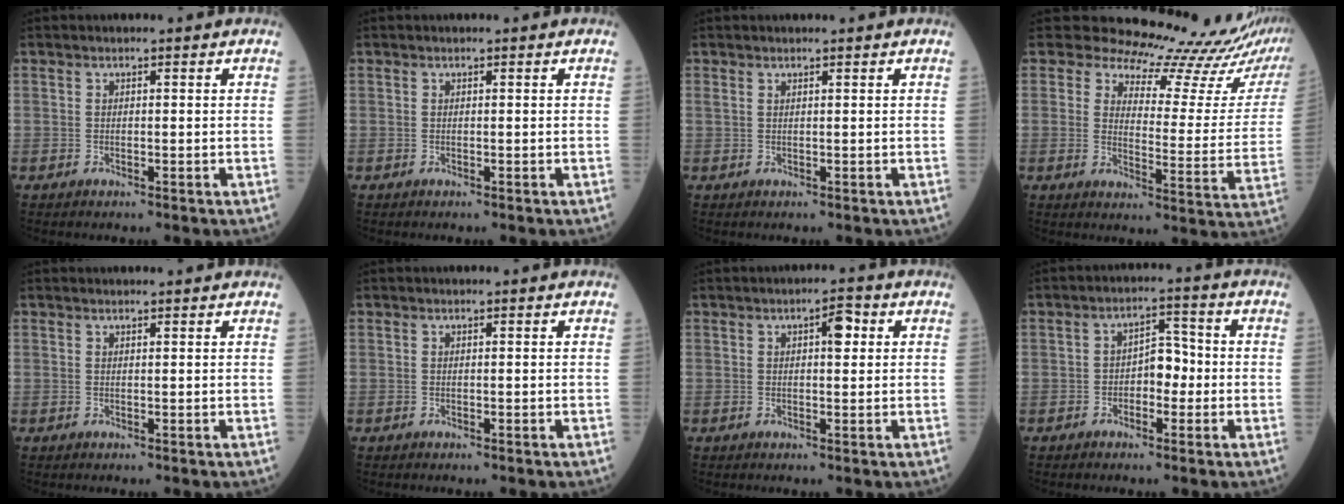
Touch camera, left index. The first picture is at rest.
{"total": 0.0}
{"total": 0.9, "force": [0.8, -0.1, 0.3], "torque": [-0.012, 0.004, 0.020]}
{"total": 17.5, "force": [17.3, 1.4, 2.7], "torque": [-0.030, -0.123, 0.184]}
{"total": 2.3, "force": [2.2, 0.0, 0.5], "torque": [-0.010, 0.011, 0.028]}
{"total": 0.0}
{"total": 2.9, "force": [1.0, 0.9, 2.6], "torque": [-0.040, 0.008, 0.013]}
{"total": 4.3, "force": [-0.9, 2.4, 3.5], "torque": [-0.052, 0.017, -0.020]}